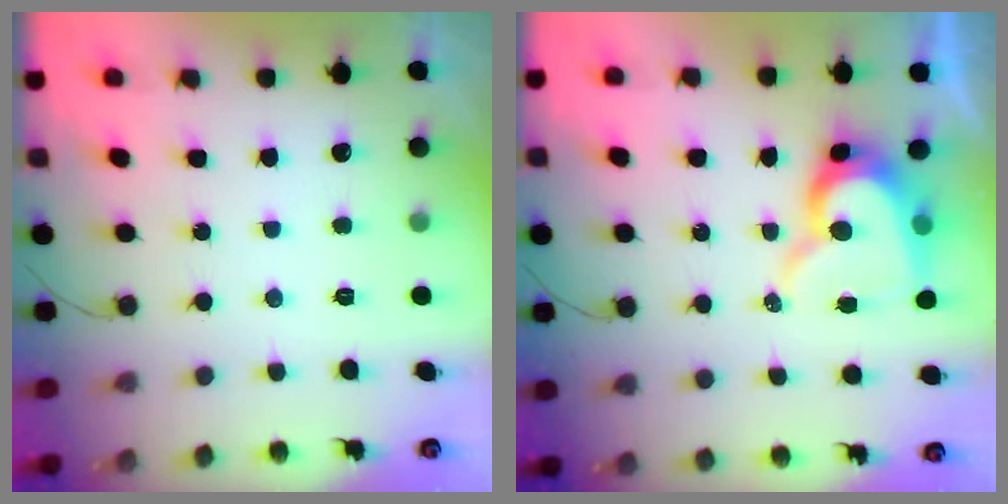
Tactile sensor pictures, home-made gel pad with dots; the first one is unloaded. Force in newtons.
{"total": 12.8, "press": 12.7, "slide": 1.2}